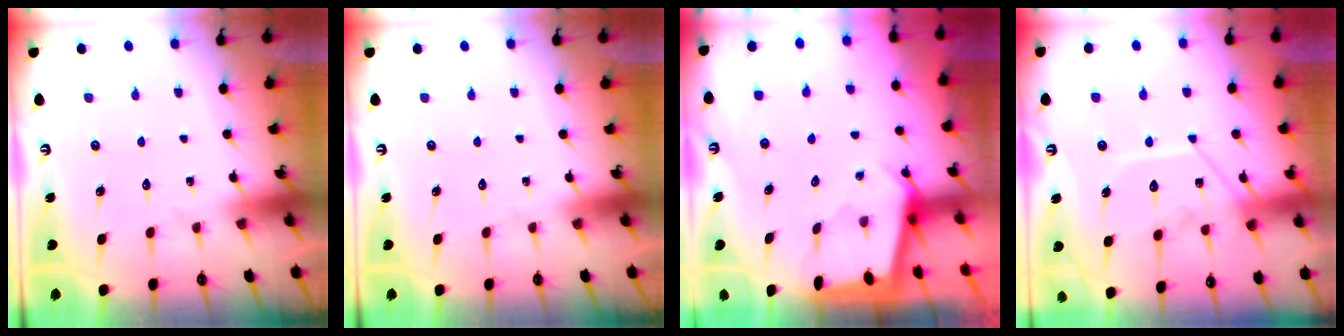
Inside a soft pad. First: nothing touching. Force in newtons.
{"total": 0.0}
{"total": 2.1, "press": 2.0, "slide": 0.3}
{"total": 12.6, "press": 12.6, "slide": 1.1}